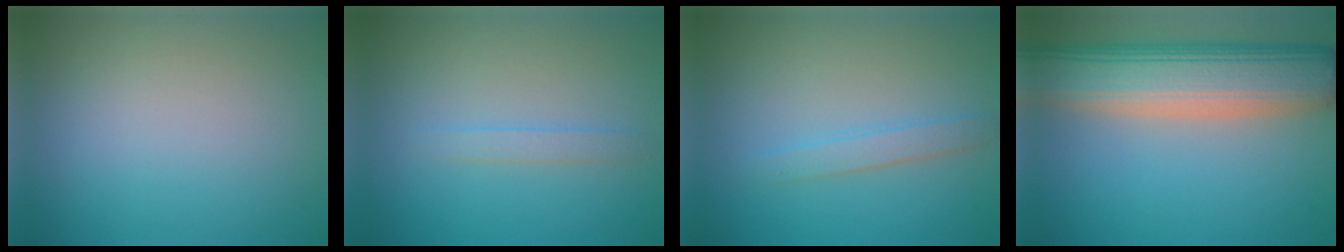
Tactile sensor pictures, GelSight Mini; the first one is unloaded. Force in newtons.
{"total": 1.1, "press": 1.1, "slide": 0.0}
{"total": 1.7, "press": 1.7, "slide": 0.0}
{"total": 10.6, "press": 10.5, "slide": 0.7}